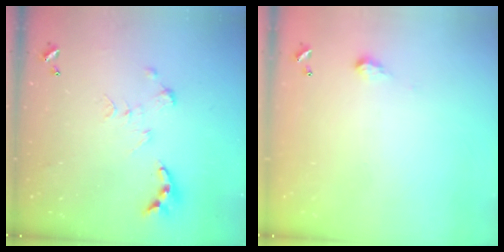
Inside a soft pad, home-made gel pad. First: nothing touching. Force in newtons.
{"total": 2.0, "press": 2.0, "slide": 0.3}